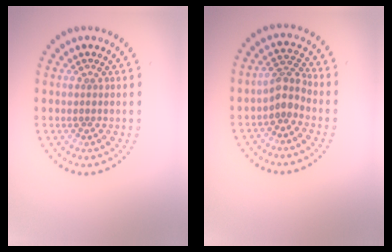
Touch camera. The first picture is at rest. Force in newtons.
{"total": 2.4, "press": 1.9, "slide": 1.5}